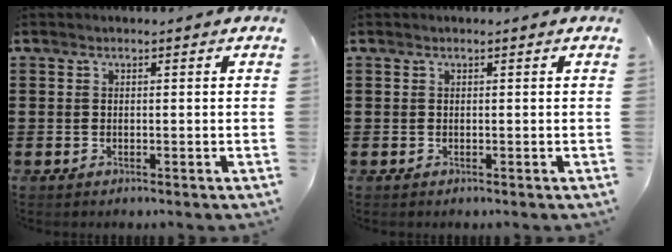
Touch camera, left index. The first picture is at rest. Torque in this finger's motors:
{"motor_torque": [-0.02, -0.02, 0.00, 0.00]}